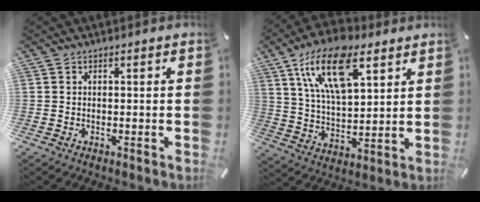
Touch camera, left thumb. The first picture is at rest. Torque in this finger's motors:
{"motor_torque": [2.48, 2.52, 2.01, -0.76, 0.28]}